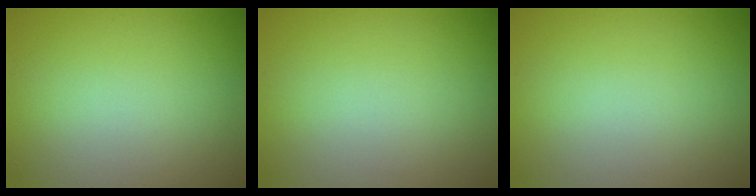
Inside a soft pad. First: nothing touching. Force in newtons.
{"total": 0.0}
{"total": 0.0}